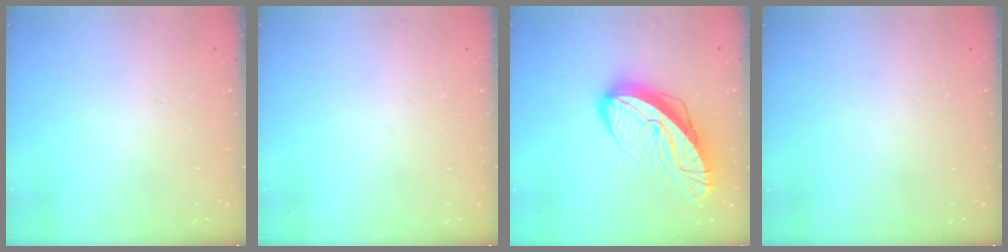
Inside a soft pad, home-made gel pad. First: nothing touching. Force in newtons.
{"total": 0.0}
{"total": 15.1, "press": 15.0, "slide": 1.6}
{"total": 0.0}